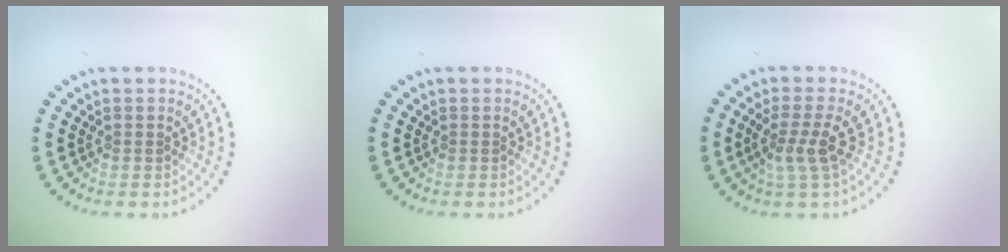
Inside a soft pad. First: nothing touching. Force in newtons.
{"total": 0.0}
{"total": 2.8, "press": 2.1, "slide": 1.8}